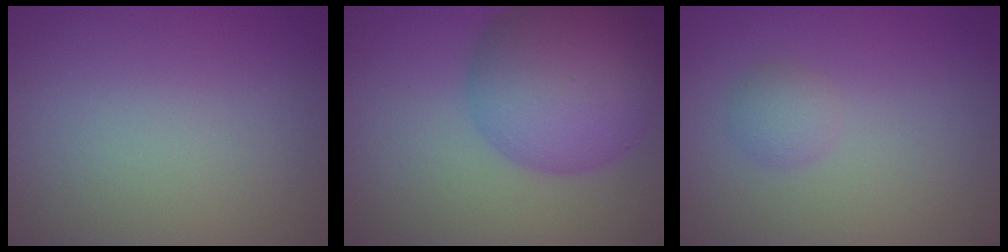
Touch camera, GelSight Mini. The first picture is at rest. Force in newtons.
{"total": 10.8, "press": 10.8, "slide": 0.5}
{"total": 1.4, "press": 1.4, "slide": 0.0}